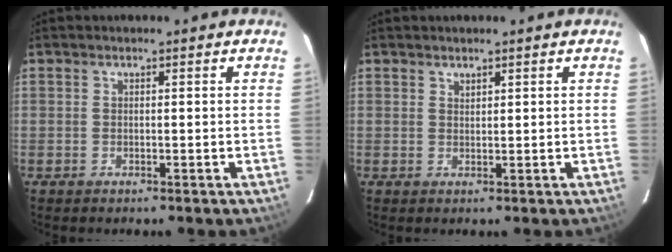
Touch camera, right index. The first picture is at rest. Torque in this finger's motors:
{"motor_torque": [-0.01, 0.08, -0.05, 0.00]}